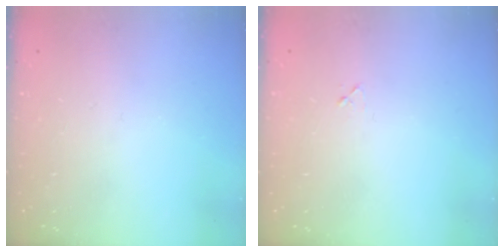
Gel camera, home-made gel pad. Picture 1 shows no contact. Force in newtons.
{"total": 2.2, "press": 2.2, "slide": 0.1}